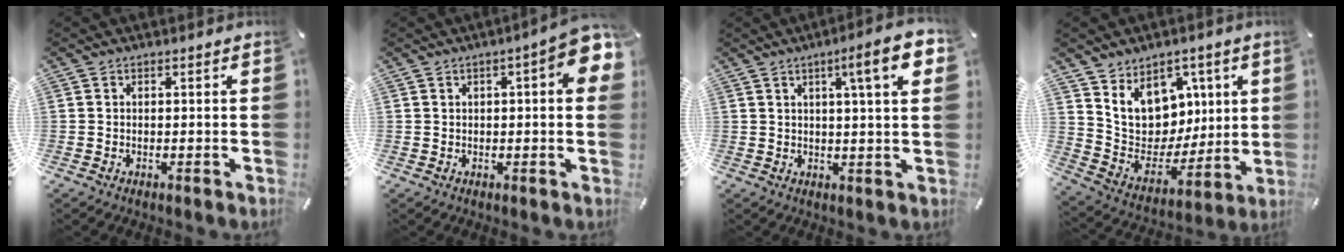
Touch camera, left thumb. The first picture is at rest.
{"total": 7.2, "force": [2.1, 2.4, 6.5], "torque": [-0.087, -0.002, 0.032]}
{"total": 10.9, "force": [4.4, 1.4, 9.9], "torque": [-0.143, -0.013, 0.062]}
{"total": 13.4, "force": [5.8, 11.2, 4.6], "torque": [-0.087, -0.048, 0.124]}